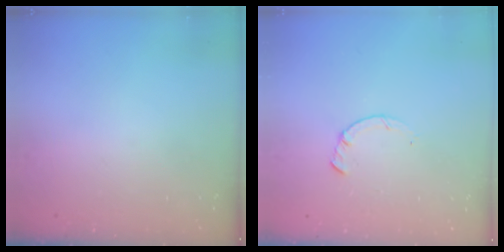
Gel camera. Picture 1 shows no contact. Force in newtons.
{"total": 1.4, "press": 1.4, "slide": 0.2}